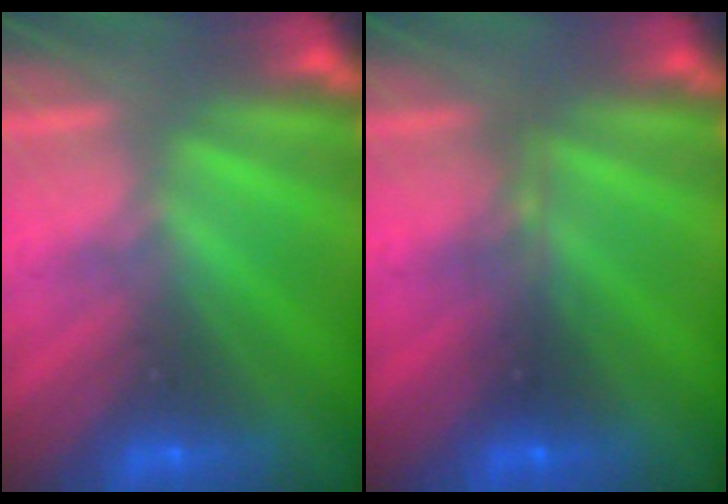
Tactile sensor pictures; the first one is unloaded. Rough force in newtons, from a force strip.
{"total": 2.3}